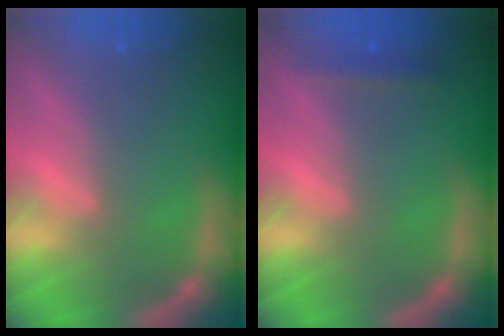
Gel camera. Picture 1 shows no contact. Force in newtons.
{"total": 1.4}